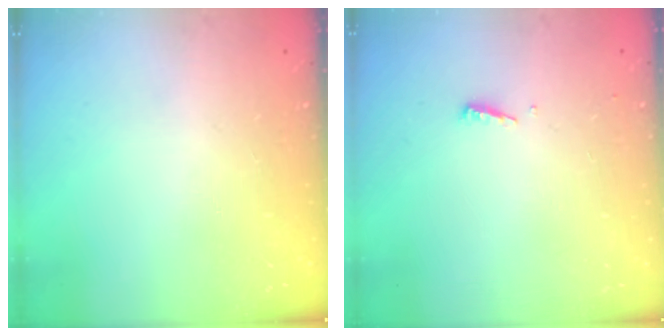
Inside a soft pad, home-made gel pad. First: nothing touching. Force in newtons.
{"total": 3.1, "press": 3.1, "slide": 0.3}